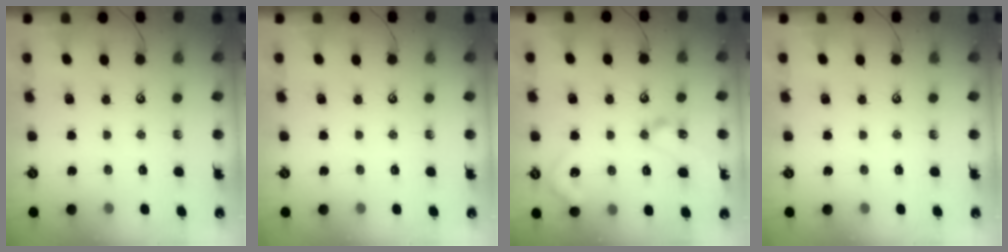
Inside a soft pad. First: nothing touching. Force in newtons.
{"total": 0.0}
{"total": 15.1, "press": 15.1, "slide": 0.1}
{"total": 0.0}